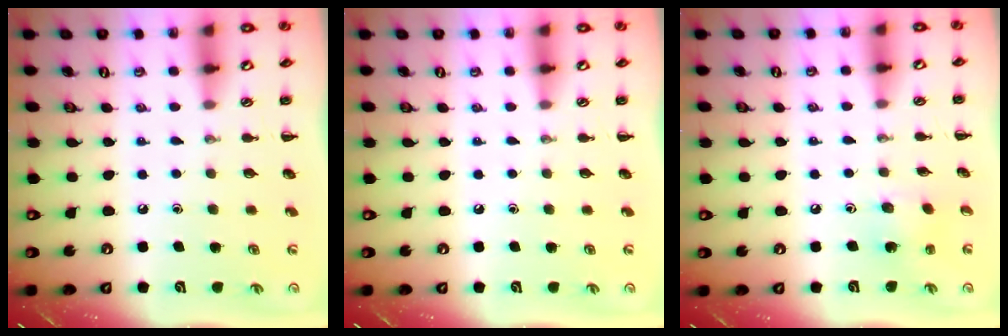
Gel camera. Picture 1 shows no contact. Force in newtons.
{"total": 0.0}
{"total": 2.2, "press": 2.1, "slide": 0.6}